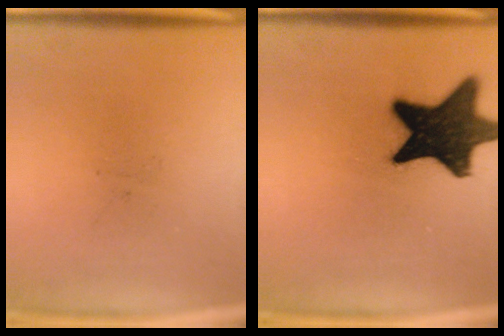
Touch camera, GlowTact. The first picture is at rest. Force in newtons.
{"total": 16.8}